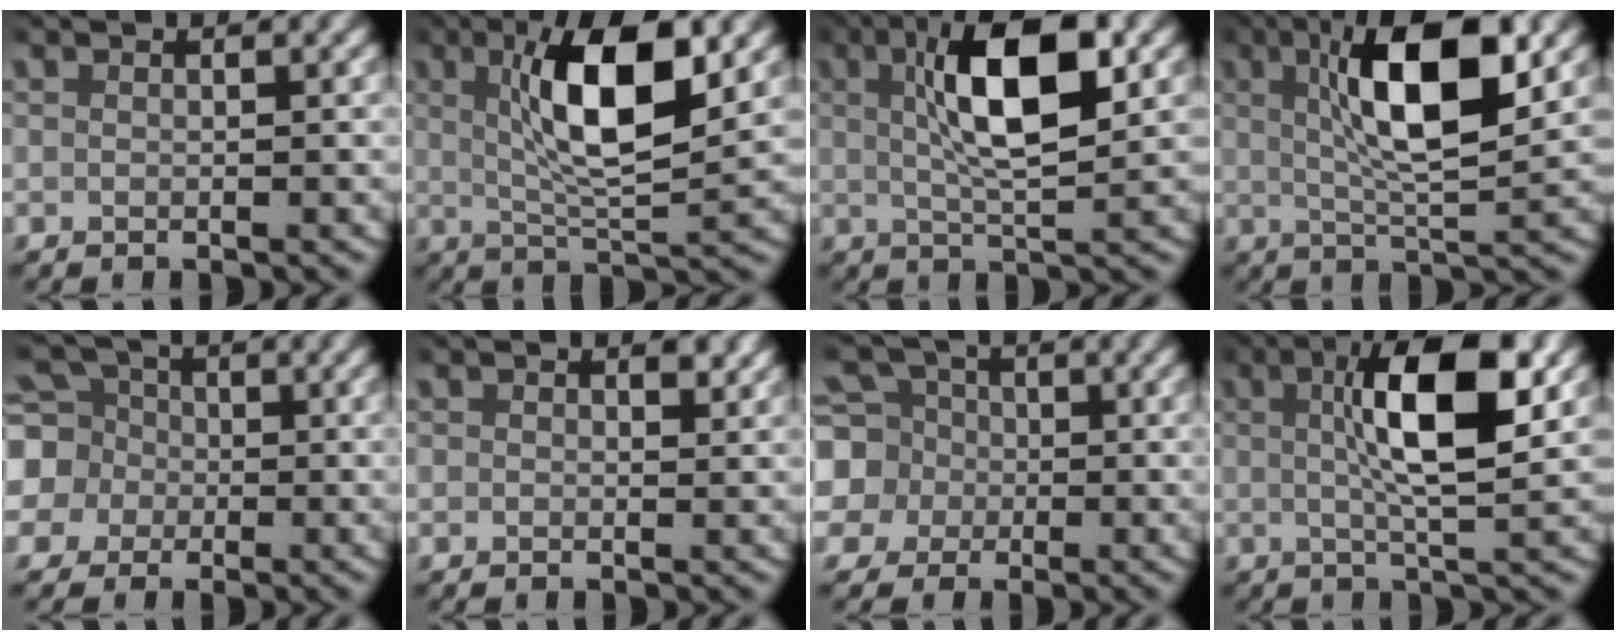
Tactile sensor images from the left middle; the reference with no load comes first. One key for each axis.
{"total": 8.1, "fx": 2.4, "fy": 1.8, "fz": 7.5, "tx": -0.131, "ty": 0.001, "tz": 0.039}
{"total": 8.7, "fx": 2.0, "fy": 2.5, "fz": 8.1, "tx": -0.130, "ty": 0.014, "tz": 0.029}
{"total": 9.5, "fx": 2.7, "fy": 2.3, "fz": 8.8, "tx": -0.145, "ty": 0.010, "tz": 0.038}
{"total": 9.2, "fx": -0.4, "fy": 8.8, "fz": 2.9, "tx": -0.090, "ty": -0.021, "tz": -0.019}
{"total": 1.1, "fx": 0.6, "fy": 0.7, "fz": 0.6, "tx": -0.002, "ty": -0.002, "tz": 0.009}
{"total": 9.4, "fx": -0.6, "fy": 8.9, "fz": 2.9, "tx": -0.089, "ty": -0.027, "tz": -0.020}
{"total": 8.5, "fx": 1.9, "fy": 2.1, "fz": 8.0, "tx": -0.135, "ty": 0.007, "tz": 0.027}